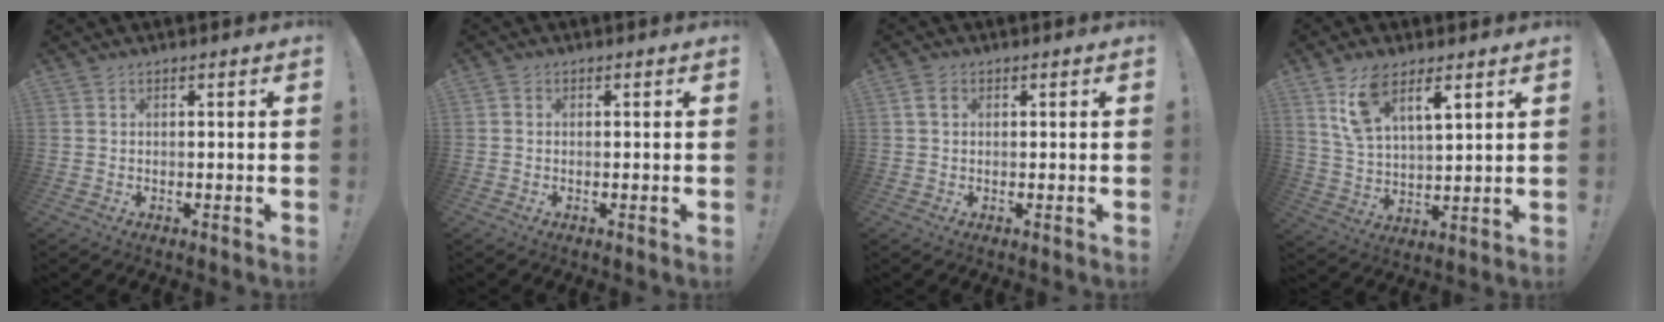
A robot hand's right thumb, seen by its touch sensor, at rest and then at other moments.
{"total": 0.8, "force": [-0.2, 0.7, 0.2], "torque": [-0.005, 0.003, -0.004]}
{"total": 2.9, "force": [0.9, 2.2, 1.7], "torque": [-0.026, 0.004, 0.016]}
{"total": 10.9, "force": [7.2, 4.7, 6.7], "torque": [-0.118, -0.031, 0.134]}